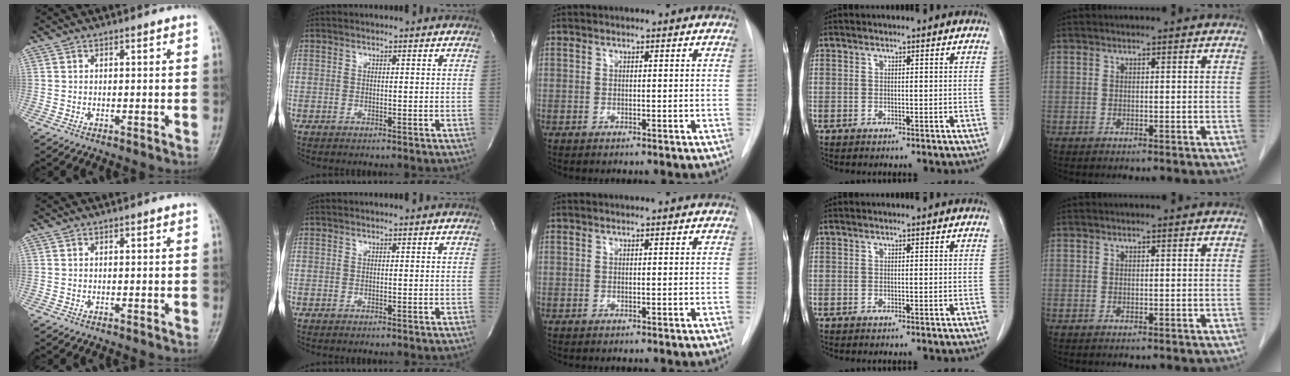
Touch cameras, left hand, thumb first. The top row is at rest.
{}